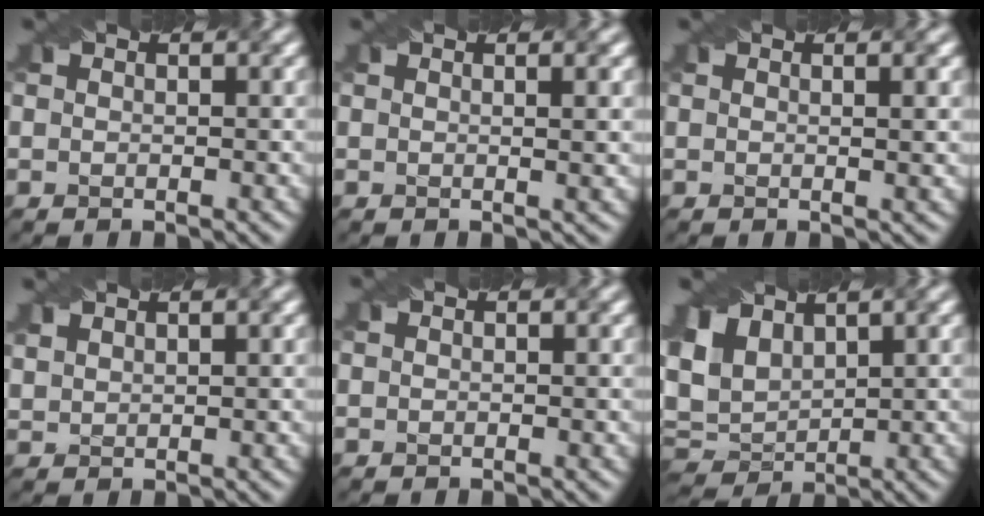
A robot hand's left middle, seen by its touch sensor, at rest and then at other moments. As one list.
[{"total": 2.6, "force": [0.7, 0.9, 2.3], "torque": [-0.020, 0.007, -0.005]}, {"total": 2.2, "force": [0.5, 0.8, 2.0], "torque": [-0.019, 0.005, -0.002]}, {"total": 1.6, "force": [1.5, 0.5, 0.5], "torque": [-0.015, 0.004, 0.035]}, {"total": 0.0}, {"total": 4.8, "force": [1.9, 3.5, 2.7], "torque": [-0.063, 0.004, 0.040]}]